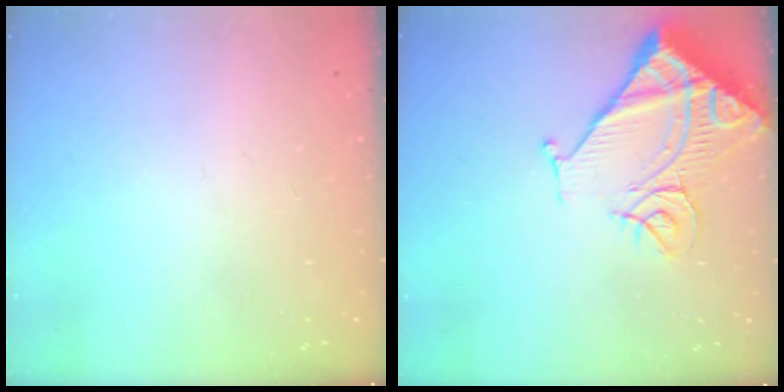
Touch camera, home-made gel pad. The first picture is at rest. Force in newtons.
{"total": 17.1, "press": 17.0, "slide": 1.8}